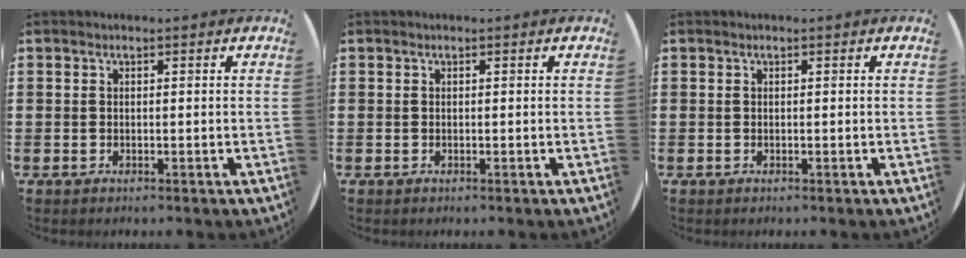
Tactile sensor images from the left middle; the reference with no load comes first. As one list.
[{"total": 0.0}, {"total": 0.0}]